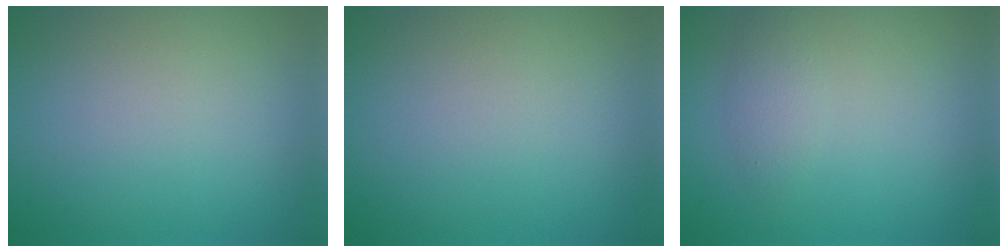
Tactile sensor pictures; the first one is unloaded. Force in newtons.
{"total": 0.0}
{"total": 1.5, "press": 1.5, "slide": 0.1}